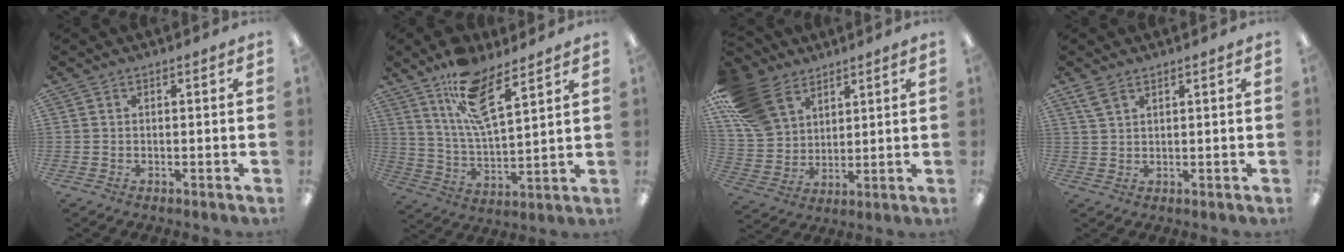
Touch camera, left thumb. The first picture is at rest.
{"total": 14.1, "force": [9.3, 4.7, 9.5], "torque": [-0.173, -0.038, 0.162]}
{"total": 15.5, "force": [9.1, 10.6, 6.6], "torque": [-0.160, -0.029, 0.182]}
{"total": 3.1, "force": [2.3, 1.3, 1.7], "torque": [-0.037, -0.002, 0.042]}